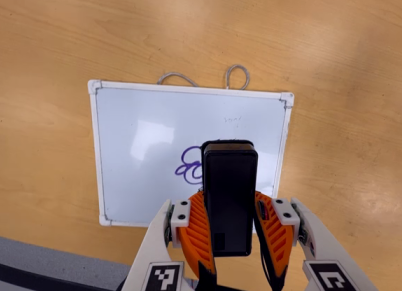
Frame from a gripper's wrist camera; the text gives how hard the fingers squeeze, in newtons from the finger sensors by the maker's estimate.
{"total": 8.4, "left": 6.6, "right": 10.2}